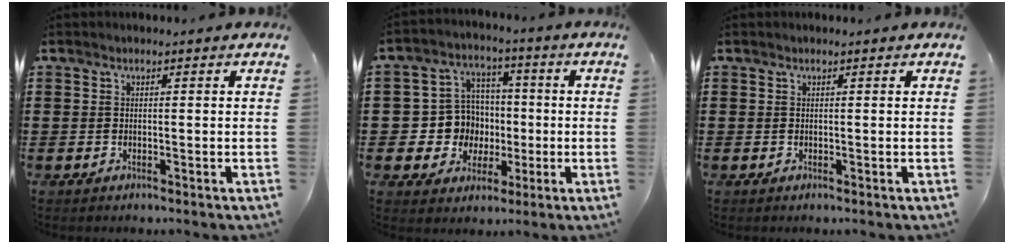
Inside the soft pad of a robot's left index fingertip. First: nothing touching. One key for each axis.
{"total": 8.8, "fx": 0.2, "fy": 8.5, "fz": 2.3, "tx": -0.077, "ty": 0.011, "tz": 0.015}
{"total": 0.0}